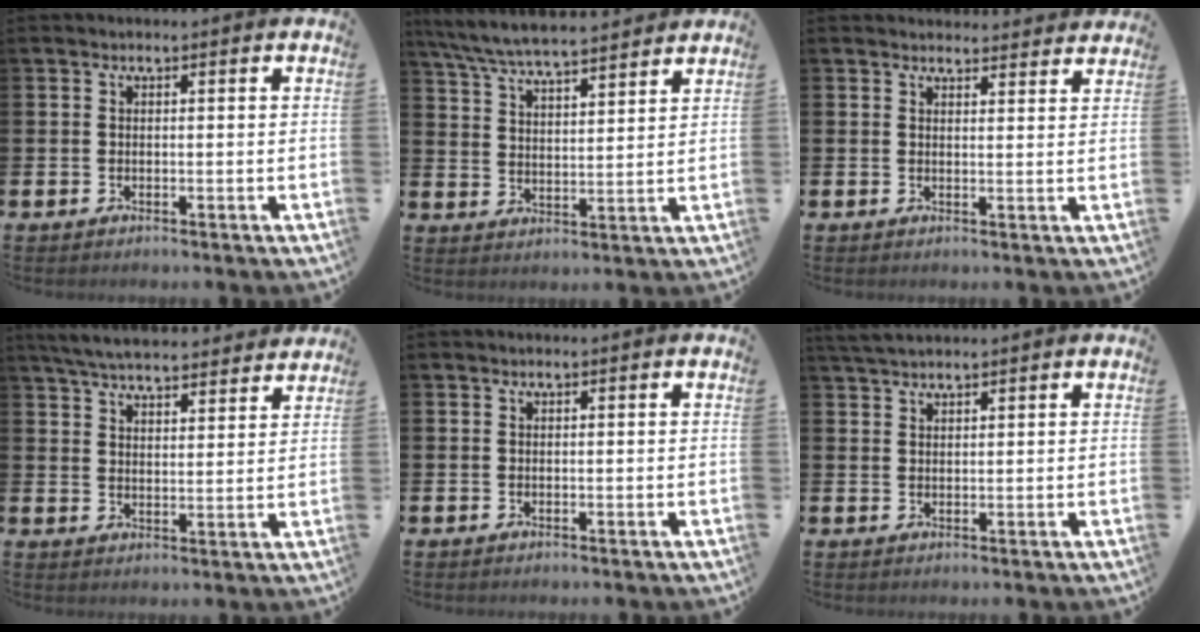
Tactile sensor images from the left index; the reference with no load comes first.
{"total": 6.9, "force": [6.6, 0.6, 1.8], "torque": [-0.063, -0.035, 0.119]}
{"total": 2.7, "force": [2.7, 0.5, -0.2], "torque": [0.009, -0.019, 0.046]}
{"total": 6.1, "force": [5.9, 0.7, 1.2], "torque": [-0.039, -0.036, 0.106]}
{"total": 0.0}
{"total": 2.8, "force": [2.6, 0.6, 0.8], "torque": [-0.019, -0.004, 0.048]}